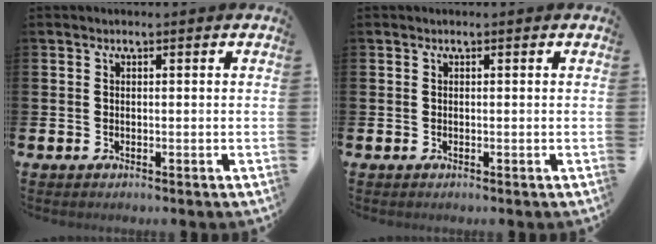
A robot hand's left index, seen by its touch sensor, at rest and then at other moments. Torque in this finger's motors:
{"motor_torque": [-0.02, 0.03, 0.00, 0.01]}